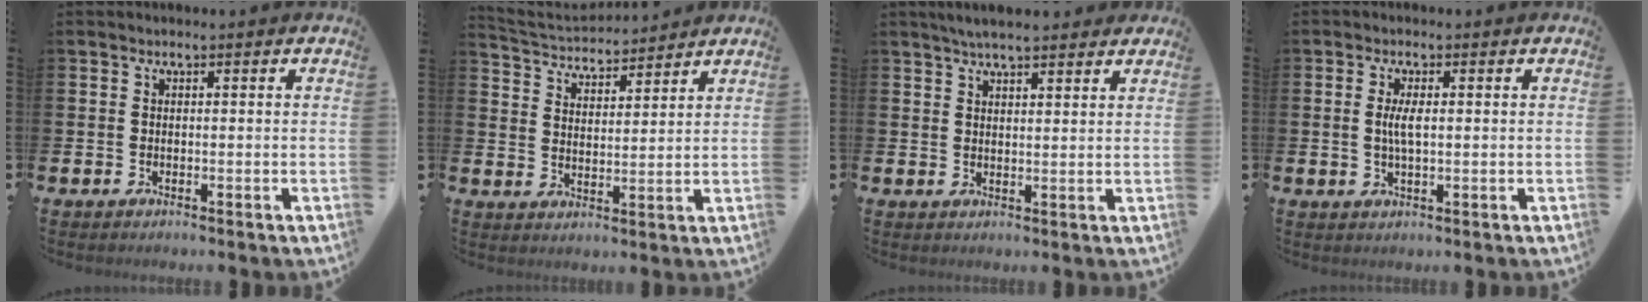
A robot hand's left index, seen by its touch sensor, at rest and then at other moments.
{"total": 4.2, "force": [4.1, 0.9, -0.3], "torque": [-0.014, -0.031, 0.071]}
{"total": 3.9, "force": [3.6, 0.5, 1.4], "torque": [-0.033, -0.007, 0.065]}
{"total": 2.8, "force": [0.4, 0.9, 2.6], "torque": [-0.046, 0.002, 0.003]}